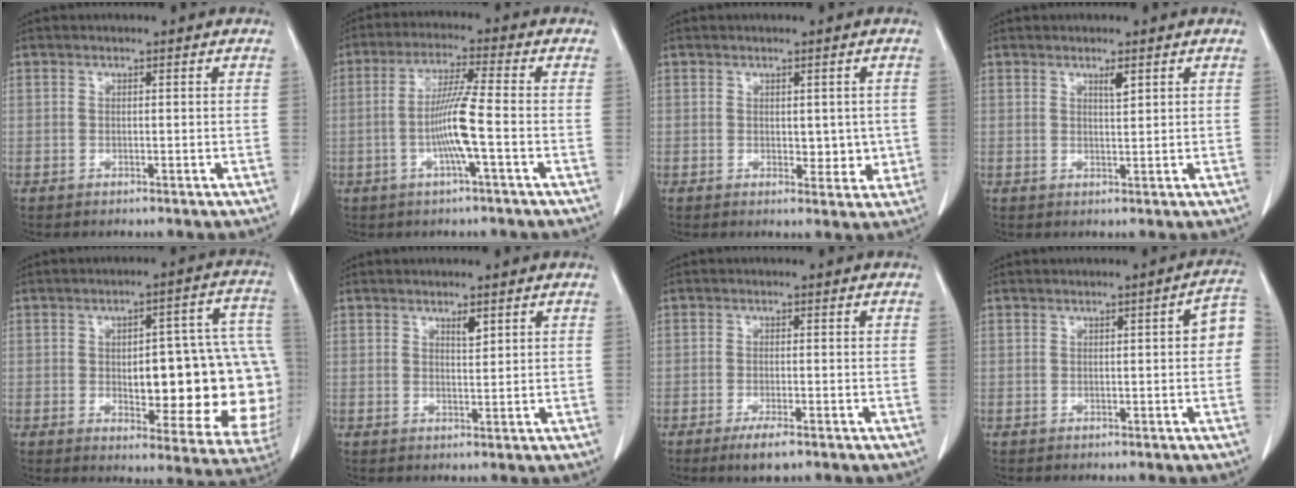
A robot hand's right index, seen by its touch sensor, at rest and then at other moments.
{"total": 7.6, "force": [-1.8, -0.7, 7.3], "torque": [-0.147, 0.000, -0.036]}
{"total": 3.5, "force": [0.1, 2.2, 2.7], "torque": [-0.022, -0.005, 0.007]}
{"total": 1.6, "force": [1.0, 0.2, 1.2], "torque": [-0.024, -0.004, 0.016]}
{"total": 22.2, "force": [-1.6, 7.1, 21.0], "torque": [-0.179, 0.038, 0.004]}
{"total": 1.7, "force": [1.1, 0.4, 1.2], "torque": [-0.022, -0.004, 0.019]}
{"total": 3.6, "force": [-2.4, 0.6, 2.6], "torque": [-0.047, -0.006, -0.040]}
{"total": 3.9, "force": [0.3, 0.9, 3.8], "torque": [-0.040, 0.015, -0.003]}